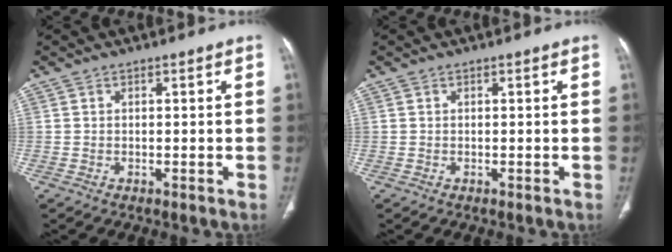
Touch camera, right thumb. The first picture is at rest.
{"total": 0.0}